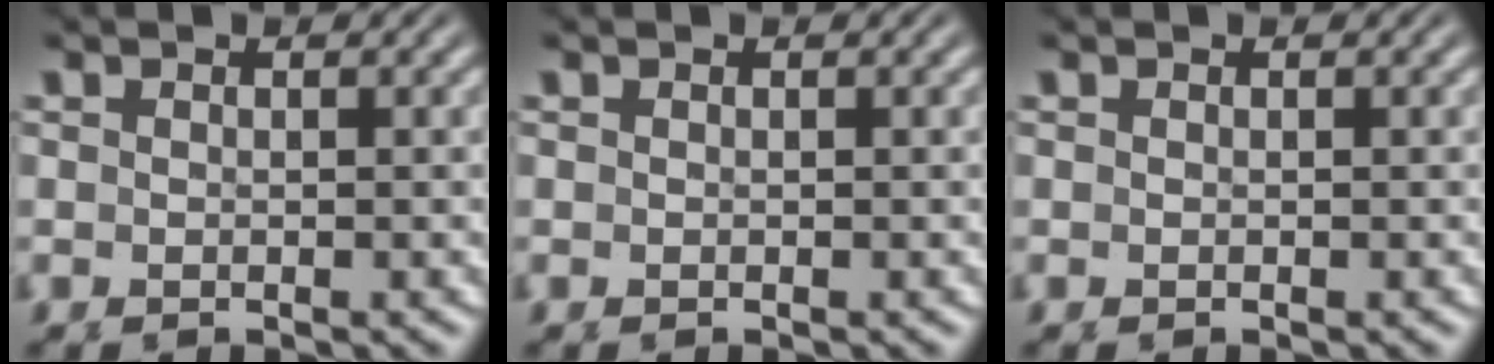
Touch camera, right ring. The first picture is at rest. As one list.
[{"total": 0.0}, {"total": 0.0}]